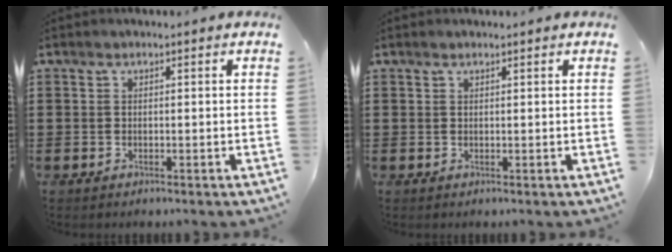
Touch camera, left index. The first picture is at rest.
{"total": 0.5, "force": [0.4, 0.0, 0.3], "torque": [-0.007, -0.001, 0.008]}